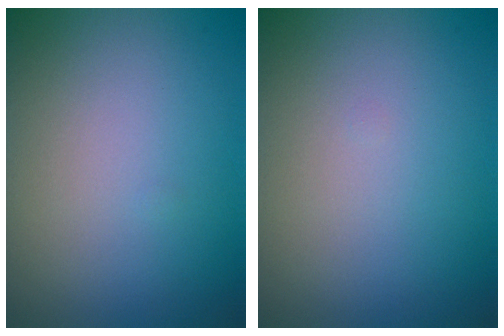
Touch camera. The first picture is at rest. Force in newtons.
{"total": 0.0}